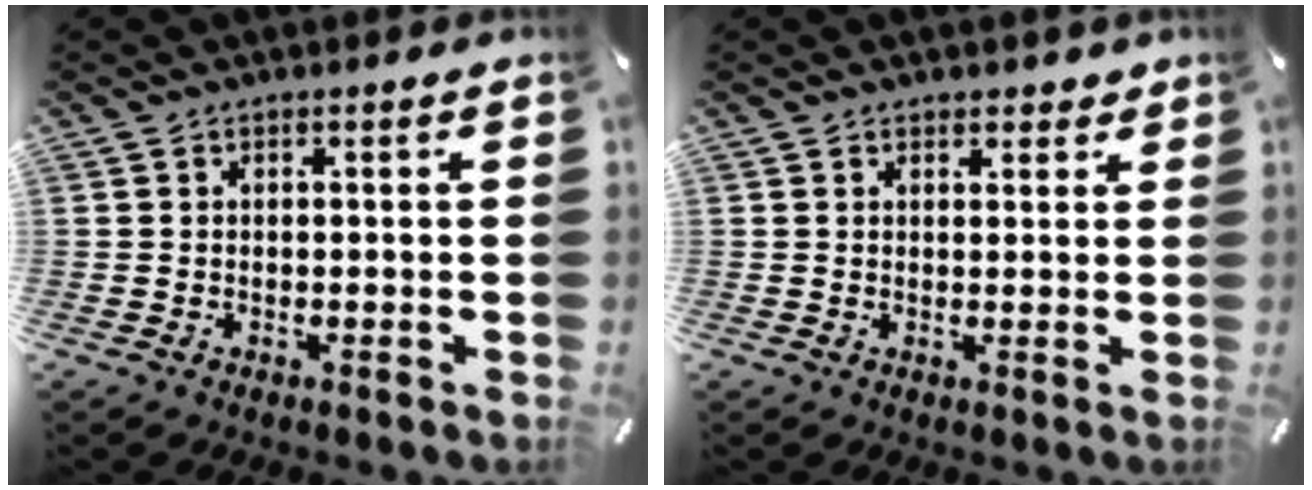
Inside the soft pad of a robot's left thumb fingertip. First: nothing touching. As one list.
[{"total": 2.0, "force": [1.3, 1.4, 0.5], "torque": [0.004, -0.003, 0.021]}]